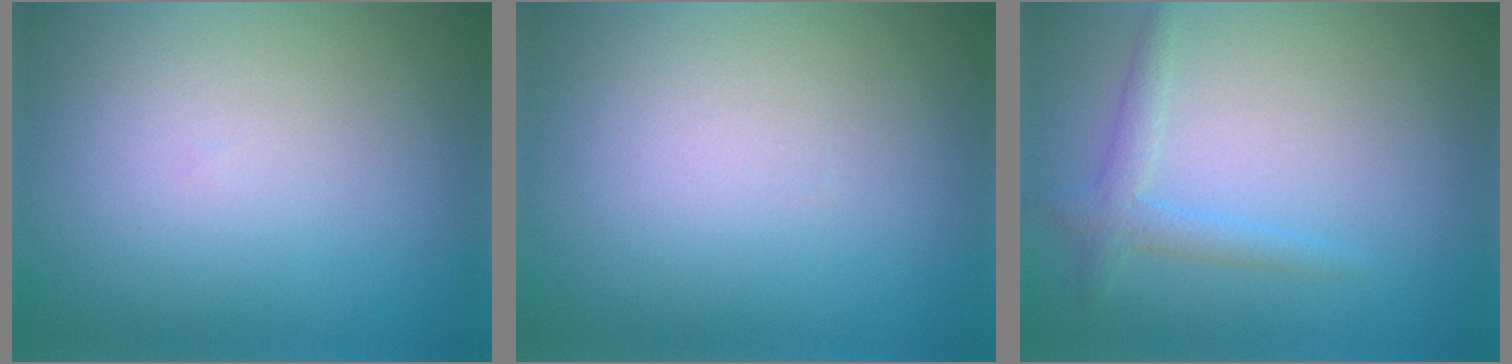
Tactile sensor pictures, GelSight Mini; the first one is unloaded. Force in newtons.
{"total": 0.0}
{"total": 2.1, "press": 2.1, "slide": 0.1}